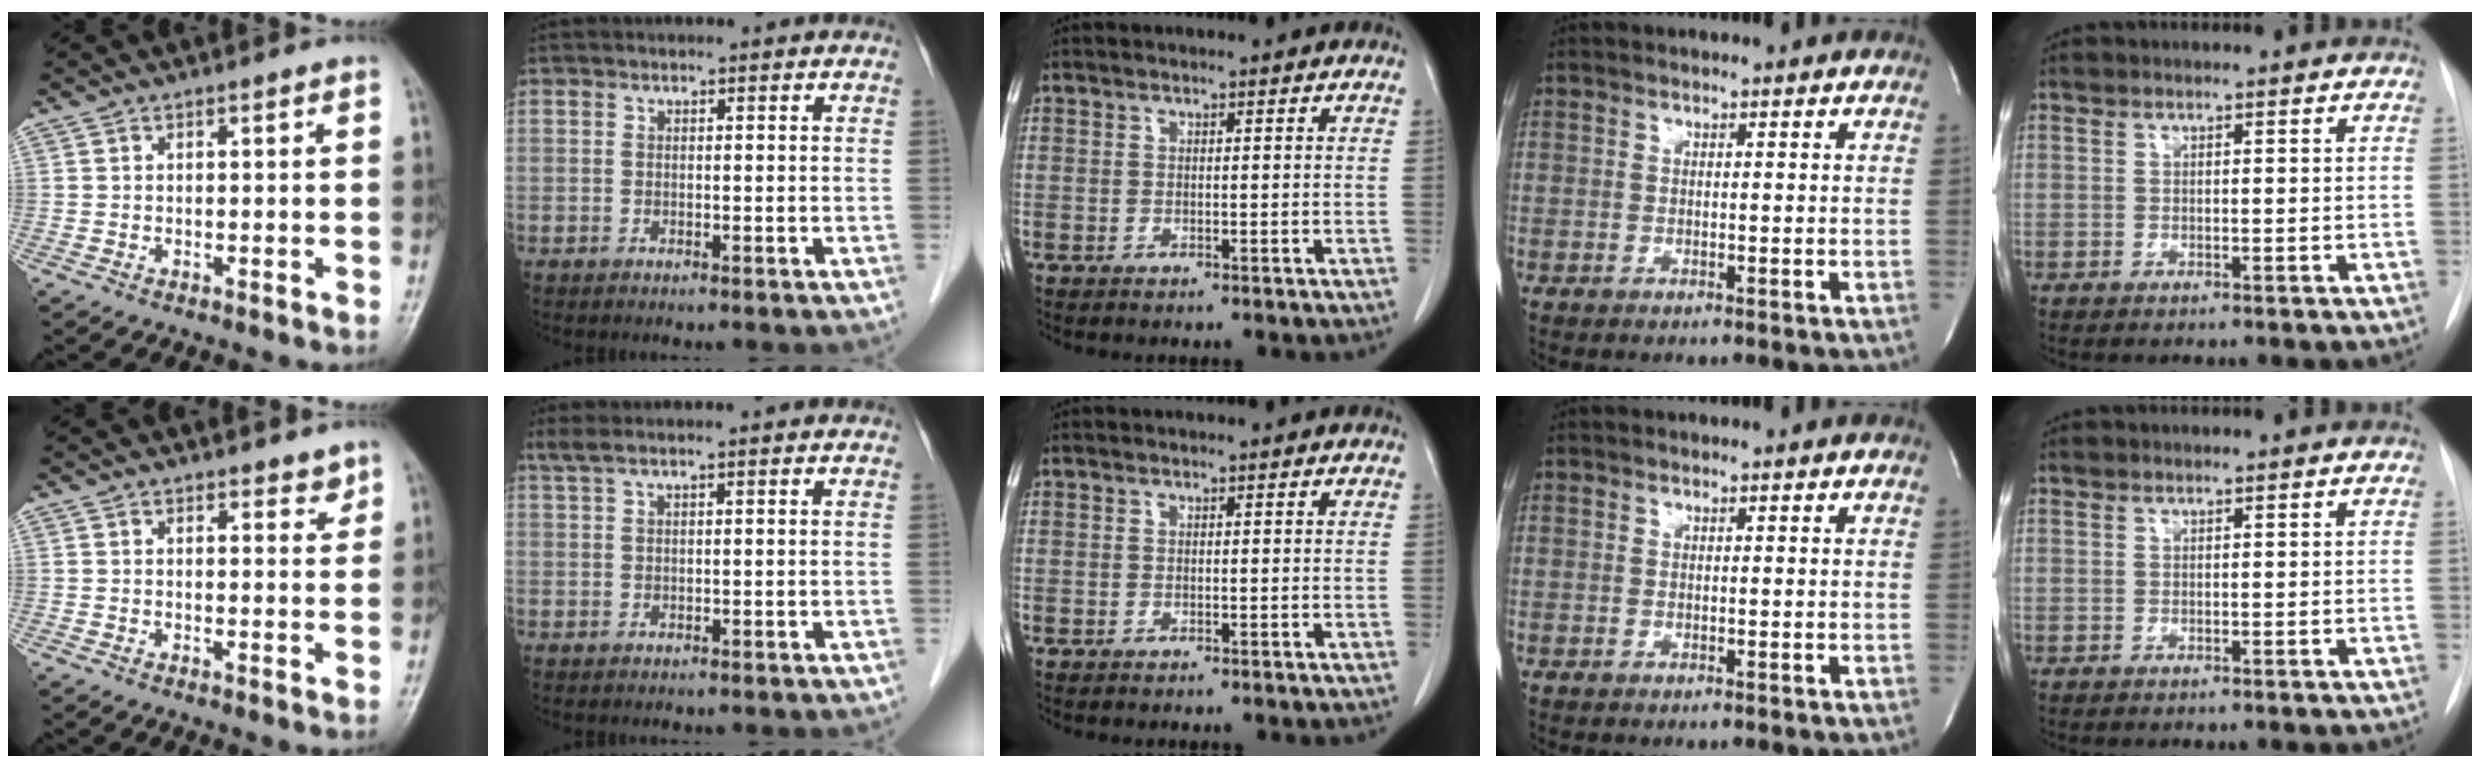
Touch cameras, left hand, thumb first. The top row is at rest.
{"thumb": {"total": 2.7, "force": [2.2, 1.2, 0.9], "torque": [0.007, -0.015, 0.027]}, "index": {"total": 3.3, "force": [2.6, -0.1, 2.1], "torque": [-0.045, 0.034, 0.051]}}